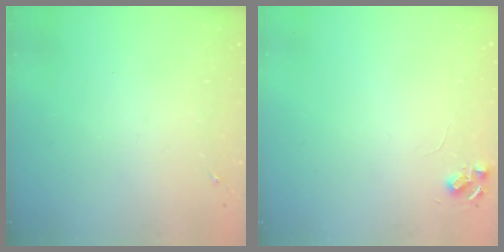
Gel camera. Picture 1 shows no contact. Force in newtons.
{"total": 5.8, "press": 5.8, "slide": 0.8}